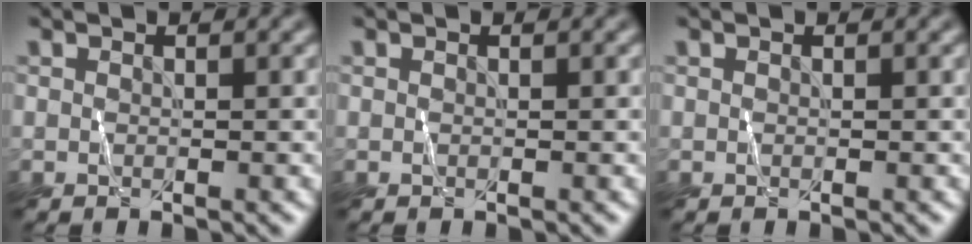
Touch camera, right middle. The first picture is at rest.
{"total": 0.0}
{"total": 0.0}